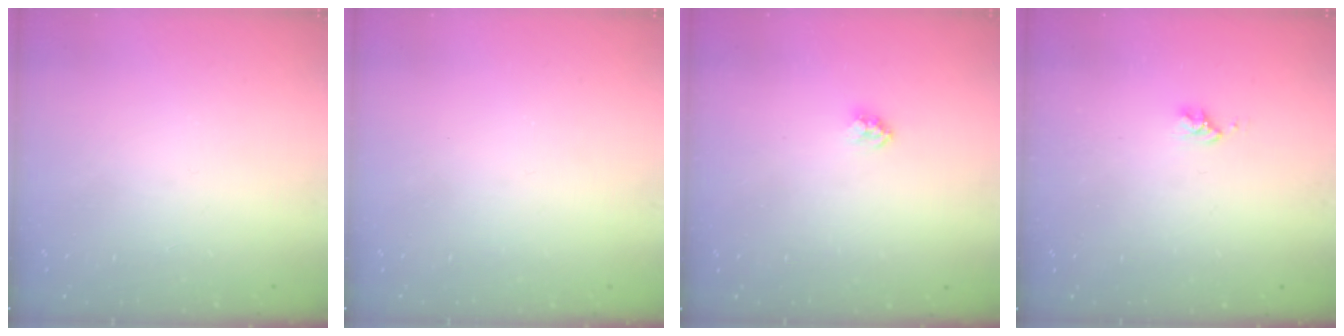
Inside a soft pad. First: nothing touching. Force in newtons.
{"total": 0.7, "press": 0.7, "slide": 0.1}
{"total": 2.4, "press": 2.4, "slide": 0.1}
{"total": 2.8, "press": 2.8, "slide": 0.3}